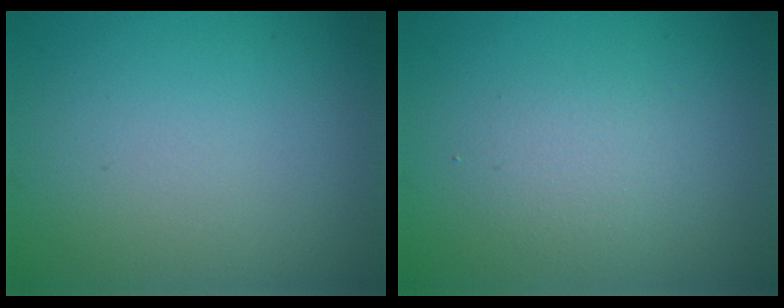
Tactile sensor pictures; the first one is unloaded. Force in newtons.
{"total": 1.9, "press": 1.9, "slide": 0.2}